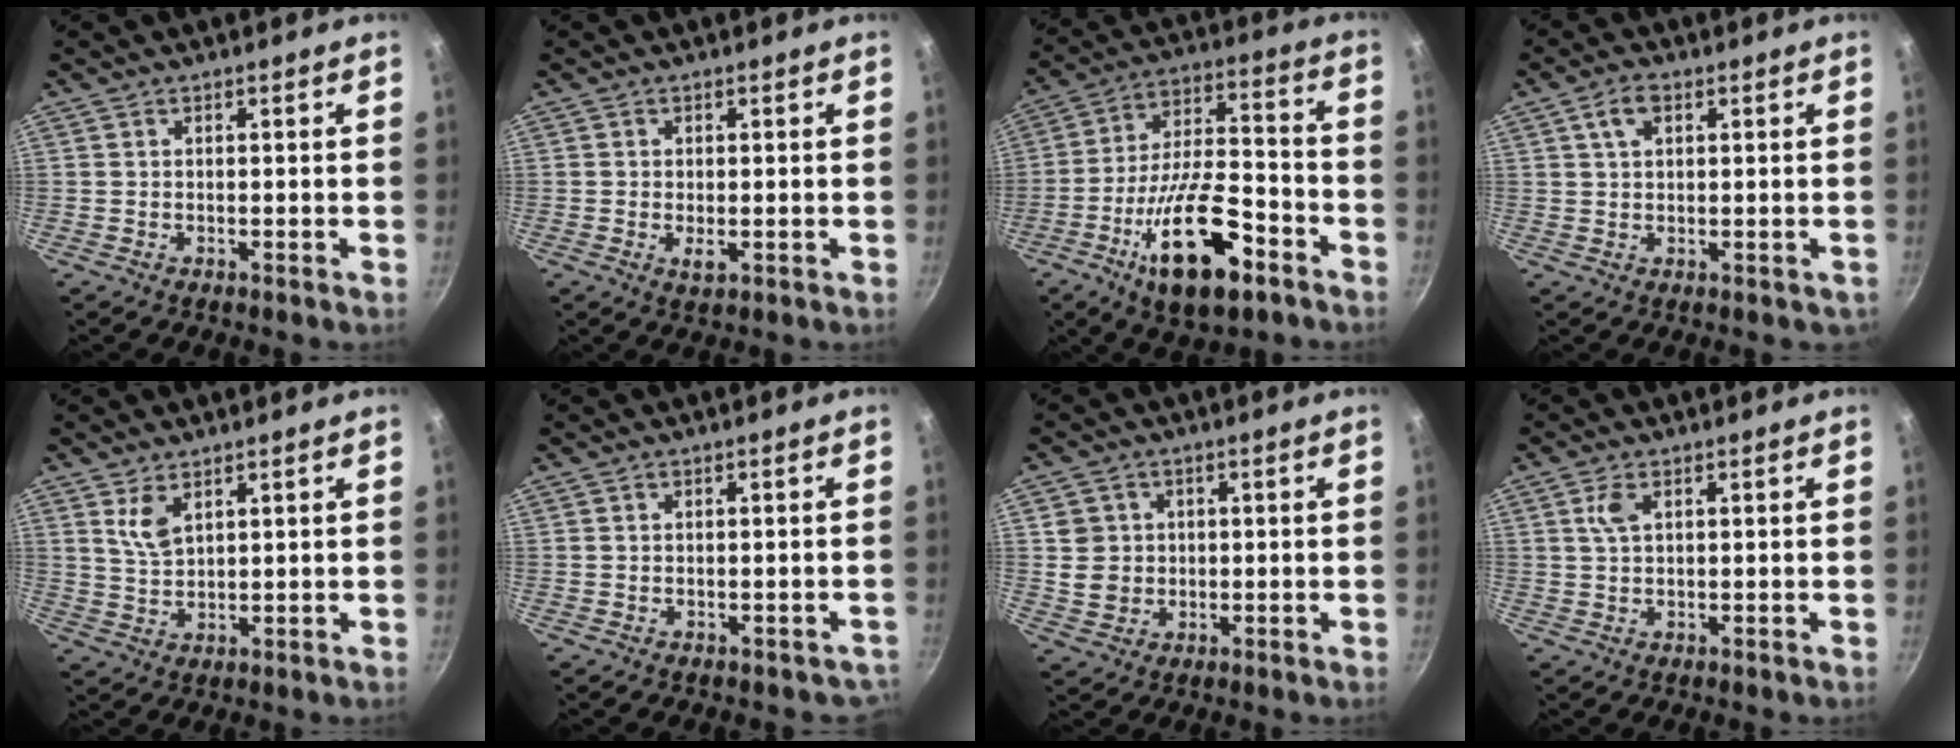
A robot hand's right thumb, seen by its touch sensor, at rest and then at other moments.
{"total": 2.0, "force": [-0.4, 1.2, 1.6], "torque": [-0.030, -0.006, -0.005]}
{"total": 19.6, "force": [-9.2, 7.9, 15.4], "torque": [-0.250, 0.042, -0.156]}
{"total": 4.4, "force": [1.6, 2.8, 3.0], "torque": [-0.043, -0.002, 0.030]}
{"total": 4.7, "force": [2.6, 2.3, 3.2], "torque": [-0.056, -0.020, 0.055]}
{"total": 2.0, "force": [-0.6, 1.7, 0.8], "torque": [0.016, 0.026, 0.014]}
{"total": 5.8, "force": [0.5, 5.6, 1.5], "torque": [0.002, 0.003, 0.011]}
{"total": 3.0, "force": [1.1, 1.5, 2.3], "torque": [-0.045, -0.002, 0.021]}